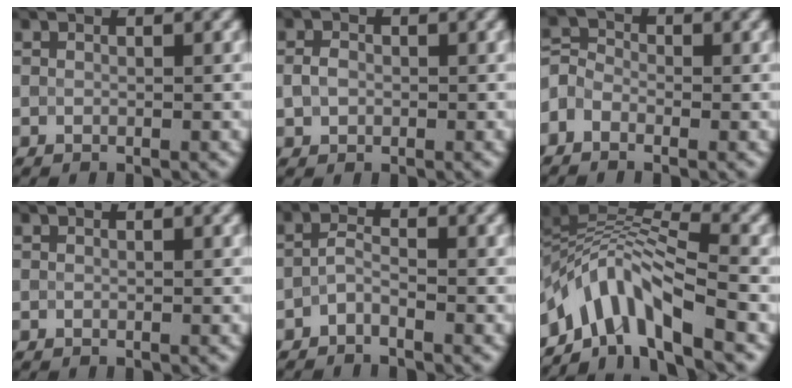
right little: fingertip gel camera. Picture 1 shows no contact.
{"total": 1.7, "force": [0.0, 1.4, 1.0], "torque": [-0.020, 0.000, -0.003]}
{"total": 2.4, "force": [-1.4, 1.8, 0.9], "torque": [-0.019, 0.004, -0.037]}
{"total": 0.0}
{"total": 1.4, "force": [-1.0, 0.5, 0.9], "torque": [-0.021, 0.003, -0.024]}
{"total": 7.3, "force": [-4.4, 3.2, 5.0], "torque": [-0.069, 0.009, -0.092]}